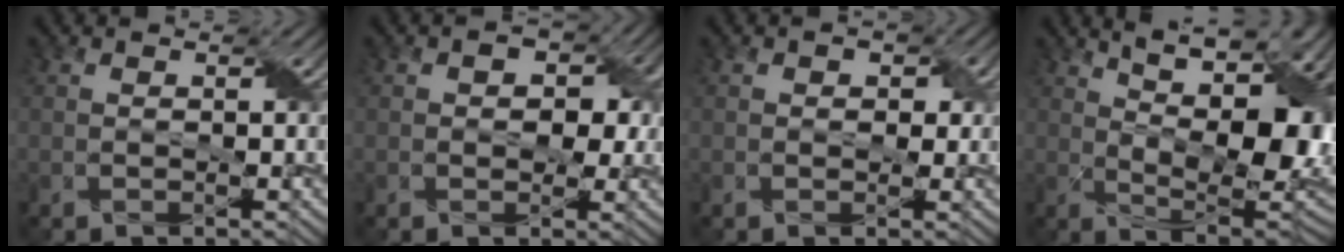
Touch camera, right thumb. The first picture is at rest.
{"total": 4.1, "force": [0.5, 3.0, 2.8], "torque": [-0.036, -0.004, -0.002]}
{"total": 1.5, "force": [0.2, 1.2, 0.9], "torque": [-0.015, -0.006, 0.001]}
{"total": 18.0, "force": [6.6, 7.6, 14.9], "torque": [-0.214, 0.038, 0.114]}